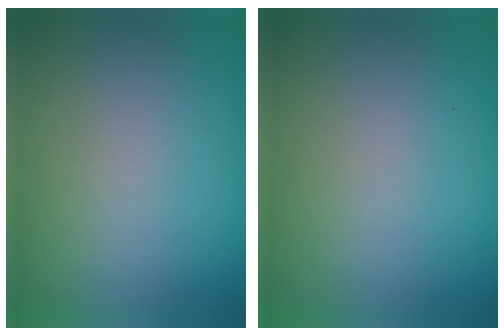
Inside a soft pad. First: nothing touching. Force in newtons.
{"total": 0.0}